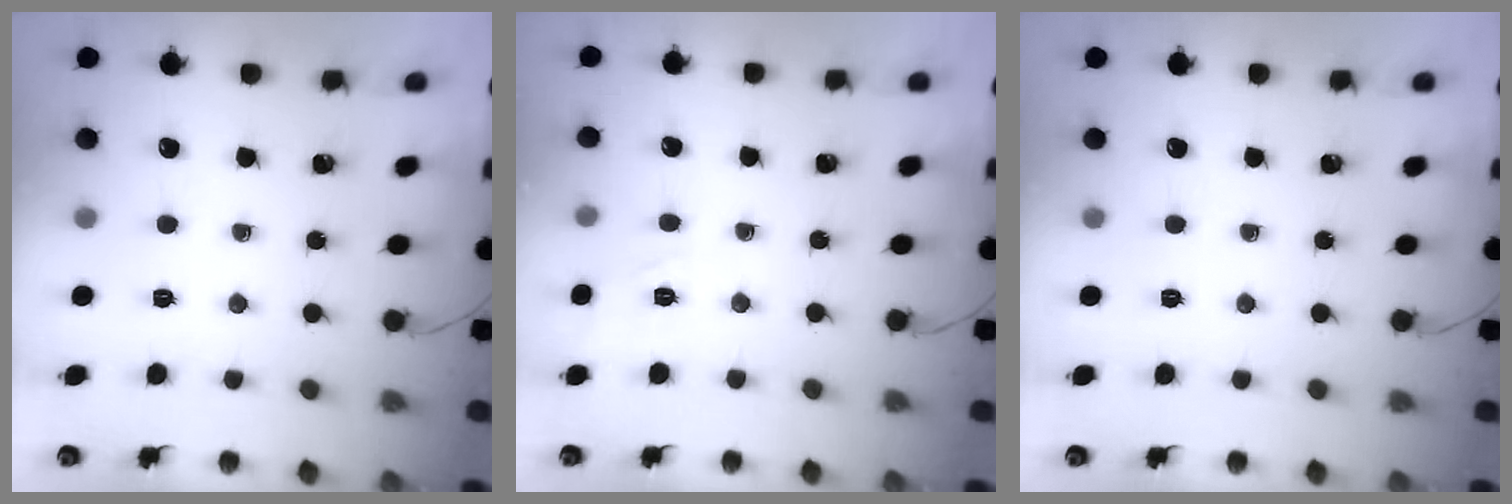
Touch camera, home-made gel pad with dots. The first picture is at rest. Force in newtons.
{"total": 2.9, "press": 2.3, "slide": 1.8}
{"total": 0.0}